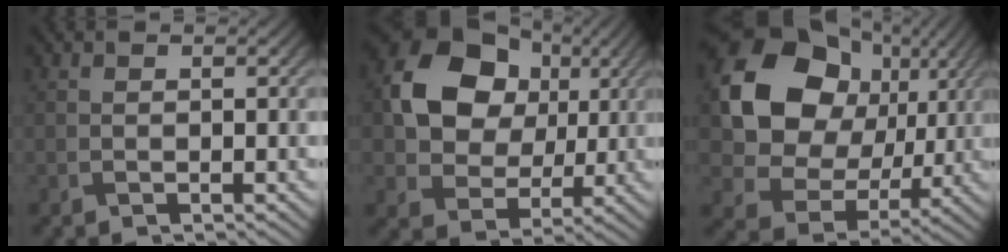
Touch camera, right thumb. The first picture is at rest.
{"total": 13.5, "force": [2.9, 10.6, 7.8], "torque": [-0.159, 0.015, 0.039]}
{"total": 16.0, "force": [3.9, 12.8, 8.8], "torque": [-0.193, 0.005, 0.069]}